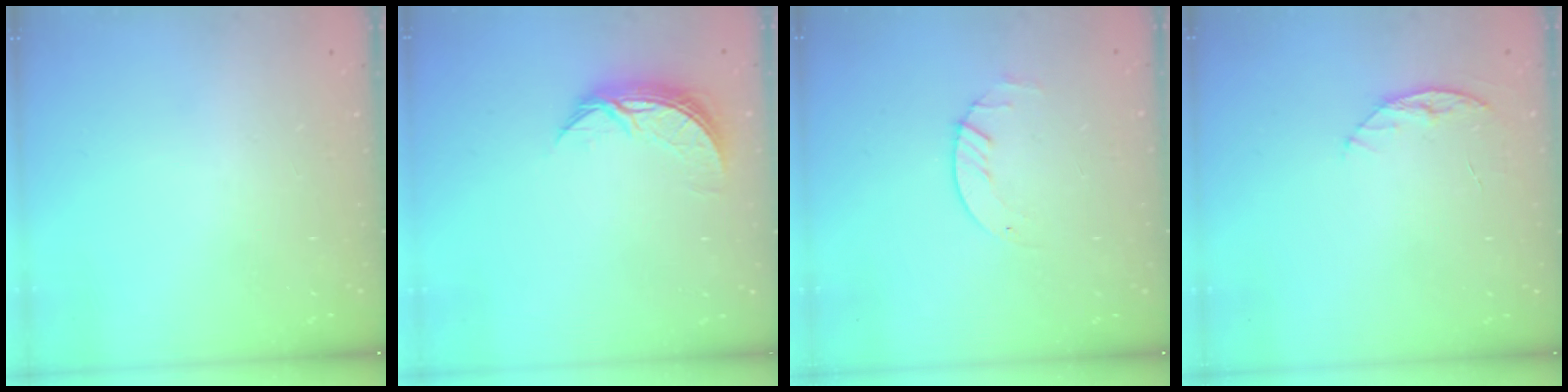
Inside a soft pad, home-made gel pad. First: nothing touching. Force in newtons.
{"total": 7.6, "press": 7.6, "slide": 0.5}
{"total": 1.4, "press": 1.4, "slide": 0.2}
{"total": 5.6, "press": 5.6, "slide": 0.6}